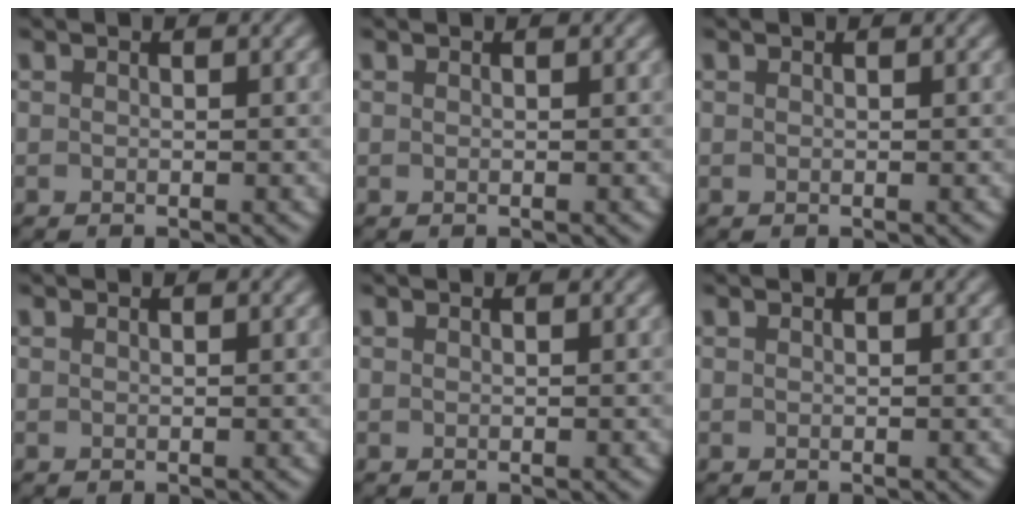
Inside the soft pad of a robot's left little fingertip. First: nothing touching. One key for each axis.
{"total": 0.0}
{"total": 0.0}
{"total": 0.0}
{"total": 0.0}
{"total": 0.0}